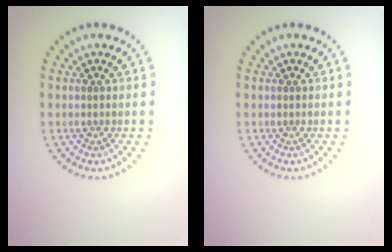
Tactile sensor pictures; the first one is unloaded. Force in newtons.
{"total": 0.0}